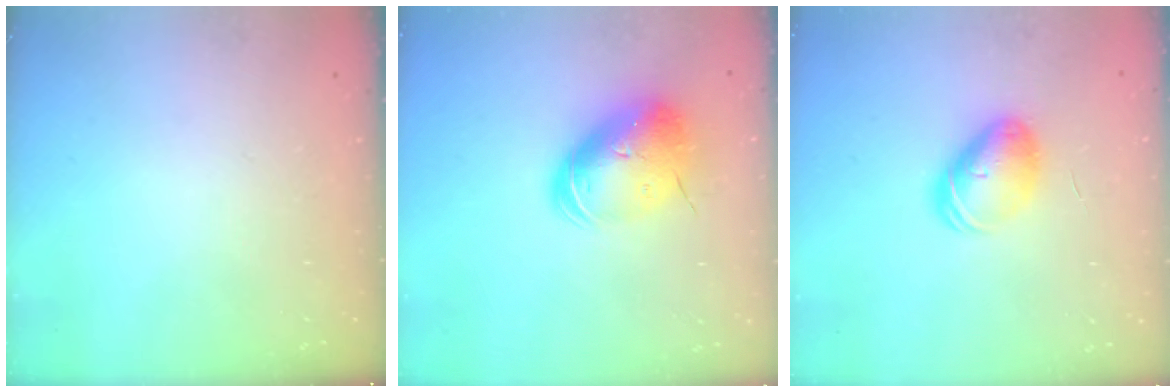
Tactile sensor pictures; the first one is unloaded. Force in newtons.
{"total": 13.7, "press": 13.6, "slide": 2.1}
{"total": 9.3, "press": 9.2, "slide": 1.4}